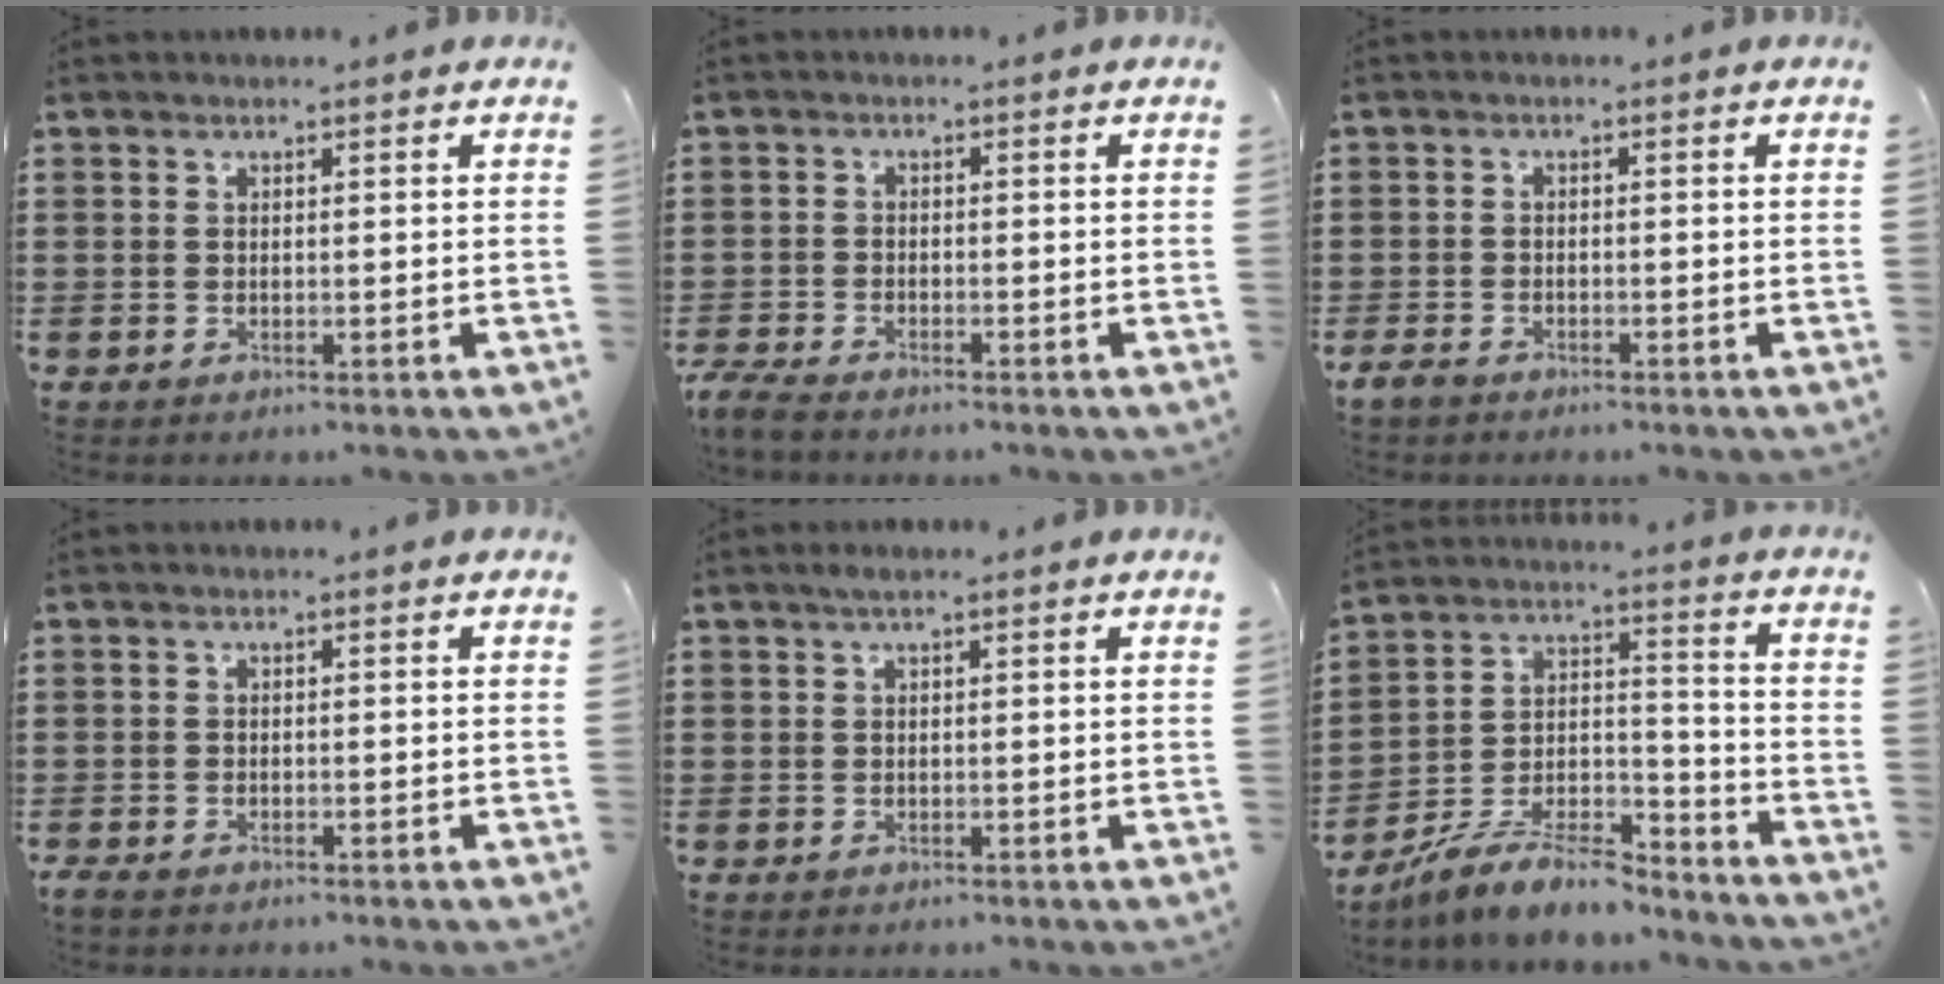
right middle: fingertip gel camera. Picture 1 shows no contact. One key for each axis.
{"total": 2.8, "fx": -2.6, "fy": 0.3, "fz": 1.0, "tx": -0.037, "ty": -0.004, "tz": -0.060}
{"total": 1.9, "fx": -1.5, "fy": 0.8, "fz": 0.8, "tx": -0.031, "ty": -0.001, "tz": -0.036}
{"total": 1.1, "fx": -1.0, "fy": 0.4, "fz": 0.4, "tx": -0.017, "ty": -0.003, "tz": -0.023}
{"total": 0.7, "fx": 0.2, "fy": 0.1, "fz": 0.7, "tx": -0.013, "ty": 0.003, "tz": 0.003}
{"total": 9.6, "fx": -8.5, "fy": 2.2, "fz": 4.0, "tx": -0.066, "ty": 0.023, "tz": -0.164}